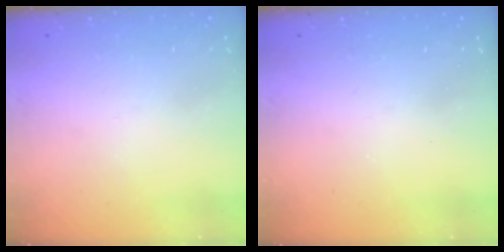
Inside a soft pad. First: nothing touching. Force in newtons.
{"total": 2.5, "press": 2.4, "slide": 0.4}